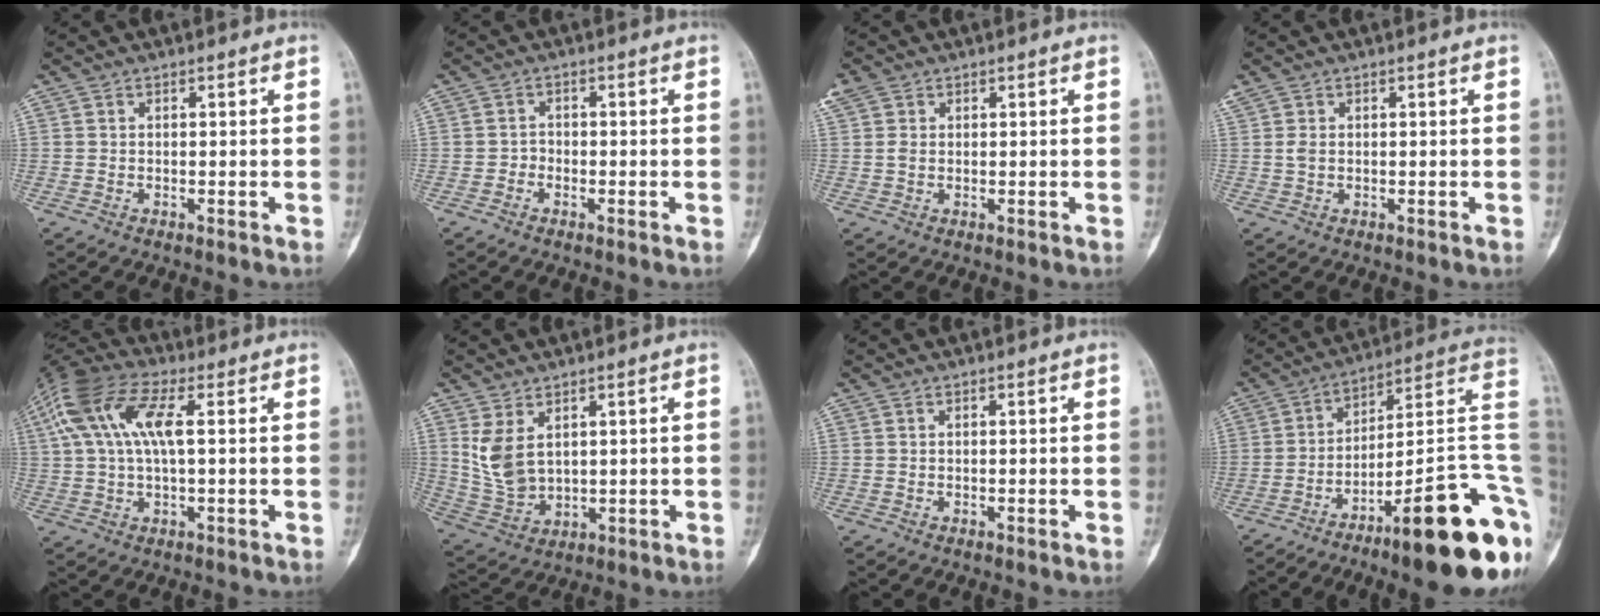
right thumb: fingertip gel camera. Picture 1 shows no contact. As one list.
[{"total": 1.4, "force": [-0.8, 1.1, 0.4], "torque": [0.005, 0.006, -0.022]}, {"total": 3.6, "force": [1.5, 2.7, 1.9], "torque": [-0.049, 0.013, 0.038]}, {"total": 1.6, "force": [0.5, 1.0, 1.1], "torque": [-0.035, 0.007, 0.016]}, {"total": 14.3, "force": [3.9, 5.4, 12.7], "torque": [-0.286, 0.037, 0.068]}, {"total": 7.8, "force": [2.9, 4.7, 5.6], "torque": [-0.108, -0.018, 0.078]}, {"total": 0.0}, {"total": 25.7, "force": [-9.7, 5.9, 23.1], "torque": [-0.237, 0.076, -0.135]}]